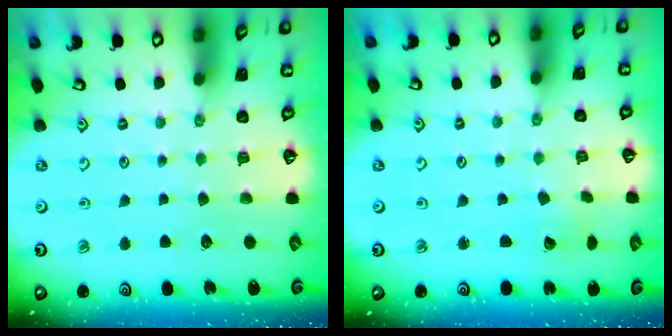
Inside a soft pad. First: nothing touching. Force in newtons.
{"total": 3.5, "press": 3.5, "slide": 0.4}